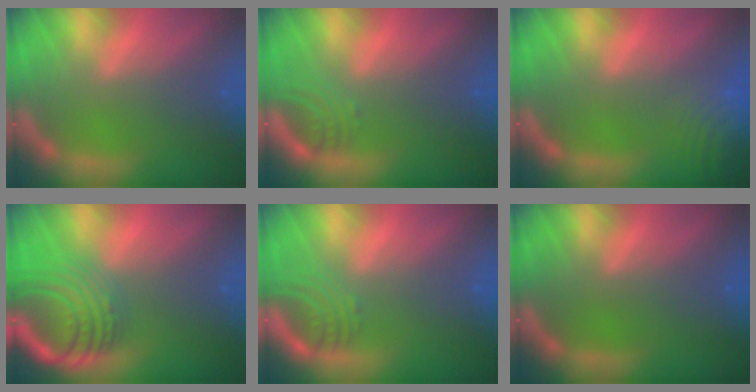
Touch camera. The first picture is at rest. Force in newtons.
{"total": 2.5}
{"total": 9.0}
{"total": 9.5}
{"total": 3.5}
{"total": 0.0}